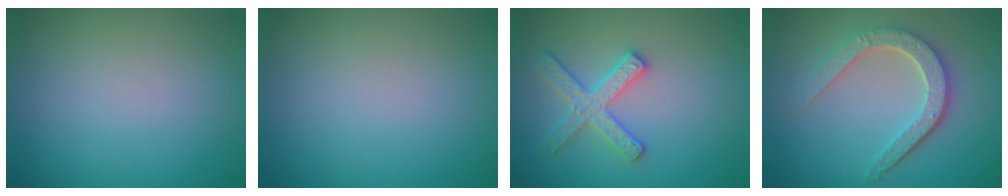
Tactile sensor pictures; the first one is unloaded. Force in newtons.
{"total": 0.0}
{"total": 2.9, "press": 2.9, "slide": 0.4}
{"total": 4.7, "press": 3.6, "slide": 3.0}